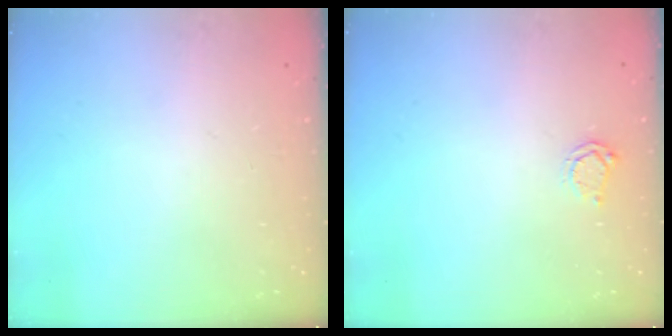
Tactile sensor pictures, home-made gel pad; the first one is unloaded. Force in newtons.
{"total": 3.8, "press": 3.8, "slide": 0.5}